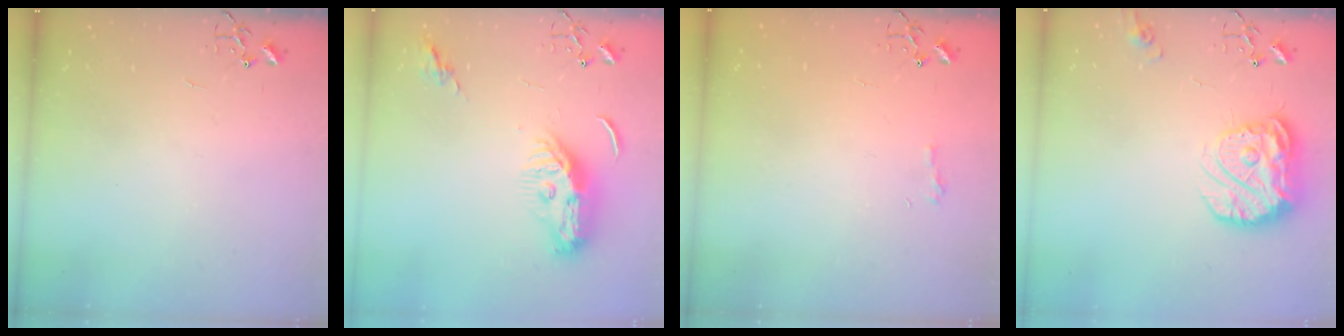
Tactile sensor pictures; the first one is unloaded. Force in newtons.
{"total": 10.2, "press": 10.1, "slide": 1.0}
{"total": 6.0, "press": 6.0, "slide": 0.6}
{"total": 16.7, "press": 16.6, "slide": 1.2}